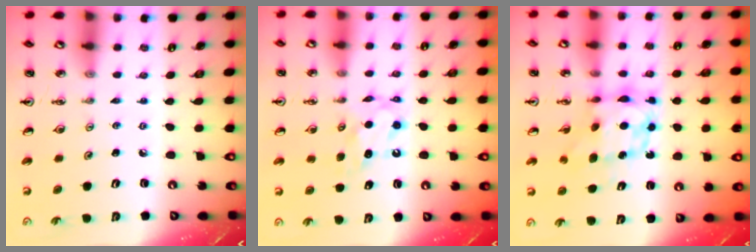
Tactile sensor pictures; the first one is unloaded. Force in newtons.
{"total": 6.5, "press": 6.5, "slide": 0.2}
{"total": 7.6, "press": 7.6, "slide": 0.8}